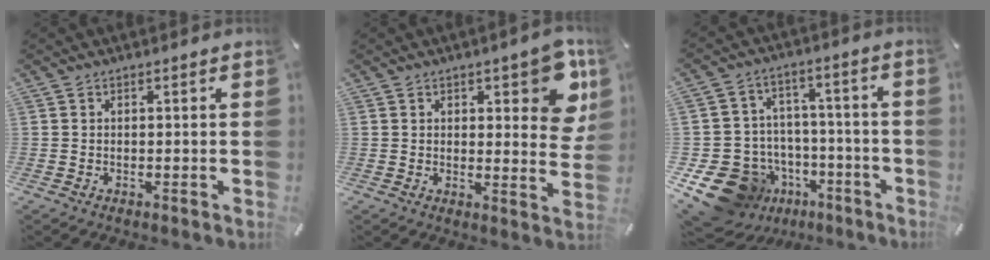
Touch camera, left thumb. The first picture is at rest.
{"total": 11.3, "force": [5.0, 4.8, 9.0], "torque": [-0.099, -0.032, 0.082]}
{"total": 17.1, "force": [-8.7, 13.2, 6.6], "torque": [-0.115, 0.055, -0.121]}